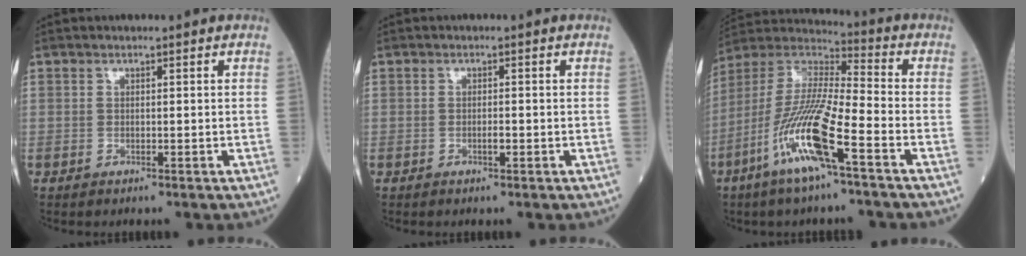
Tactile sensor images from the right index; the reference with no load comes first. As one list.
[{"total": 1.0, "force": [-0.4, 0.2, 0.8], "torque": [-0.016, 0.000, -0.009]}, {"total": 15.3, "force": [-7.1, 1.2, 13.5], "torque": [-0.282, -0.017, -0.143]}]